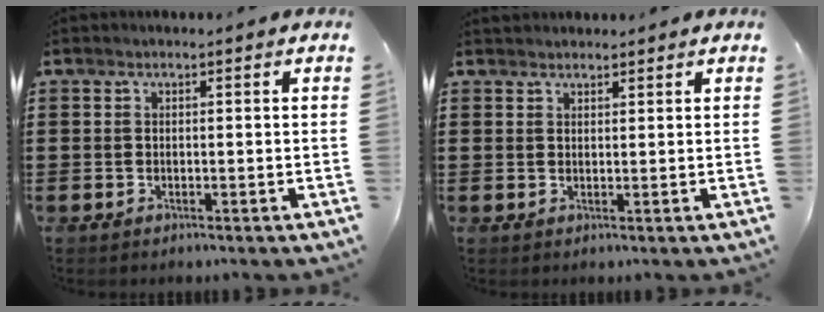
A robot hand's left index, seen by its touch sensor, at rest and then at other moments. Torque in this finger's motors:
{"motor_torque": [1.11, -1.04, -0.57, -0.21]}